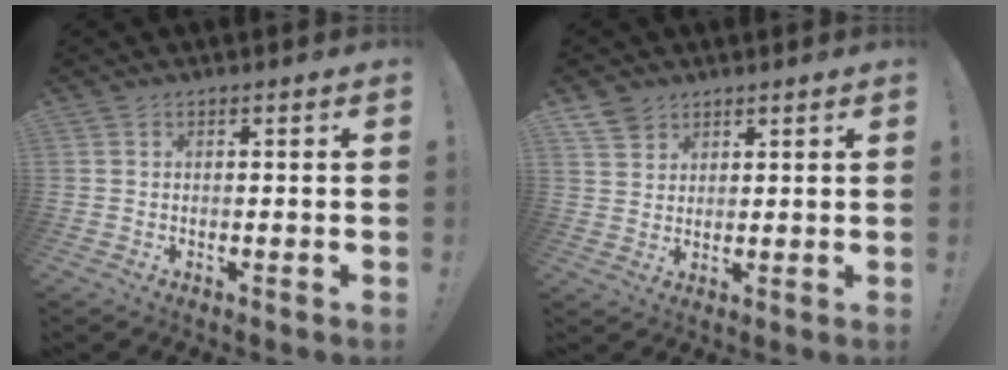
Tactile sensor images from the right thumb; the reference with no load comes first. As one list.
[{"total": 5.3, "force": [3.9, 3.5, 1.1], "torque": [-0.022, -0.021, 0.076]}]